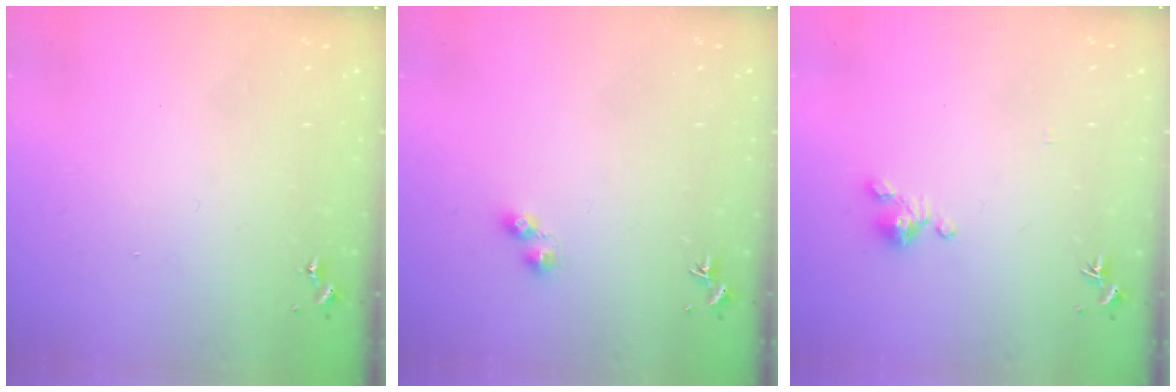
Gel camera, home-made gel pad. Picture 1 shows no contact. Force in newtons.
{"total": 2.2, "press": 2.2, "slide": 0.6}
{"total": 2.9, "press": 2.9, "slide": 0.4}